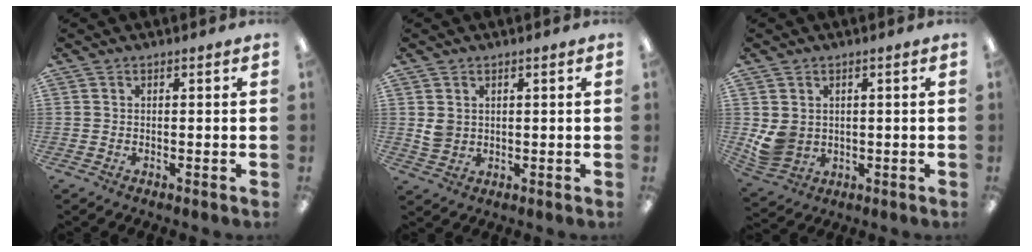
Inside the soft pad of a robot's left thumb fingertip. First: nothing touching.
{"total": 3.4, "force": [1.3, 2.9, 1.3], "torque": [-0.019, 0.001, 0.025]}
{"total": 5.9, "force": [1.4, 5.1, 2.6], "torque": [-0.059, -0.003, 0.032]}